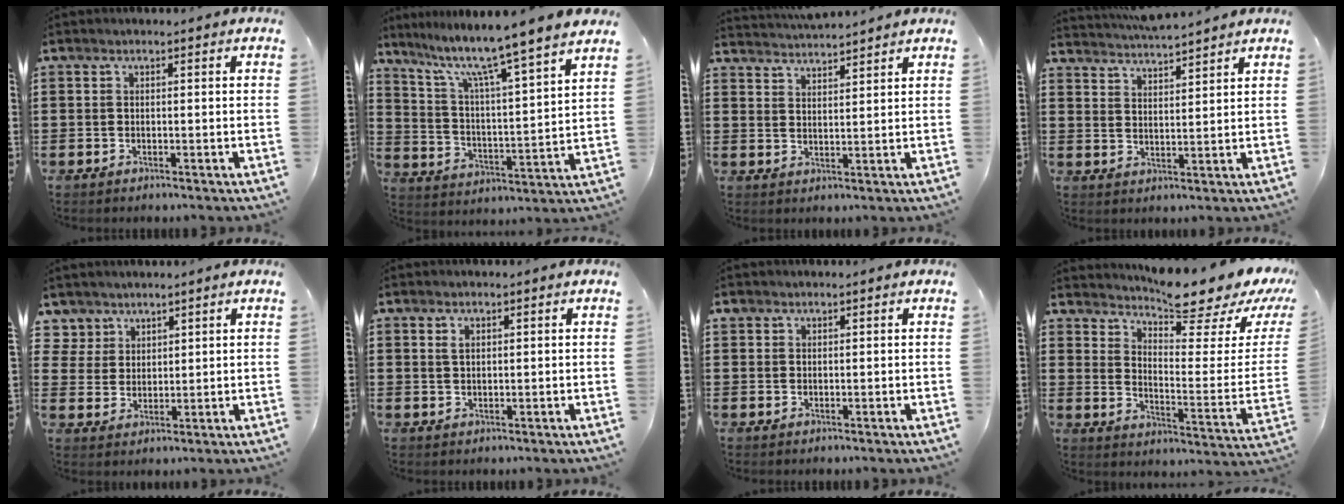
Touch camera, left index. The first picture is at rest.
{"total": 8.5, "force": [7.0, -0.8, 4.7], "torque": [-0.119, -0.057, 0.108]}
{"total": 3.2, "force": [3.1, -0.4, -0.2], "torque": [-0.006, -0.015, 0.056]}
{"total": 3.9, "force": [3.9, -0.5, 0.1], "torque": [-0.016, -0.021, 0.069]}
{"total": 4.3, "force": [3.0, 3.1, 0.1], "torque": [-0.024, 0.004, 0.057]}
{"total": 1.4, "force": [0.7, 0.6, 0.9], "torque": [-0.021, 0.004, 0.013]}
{"total": 1.0, "force": [0.7, 0.6, 0.2], "torque": [-0.007, 0.003, 0.015]}
{"total": 8.8, "force": [8.1, 0.6, 3.2], "torque": [-0.061, -0.076, 0.134]}